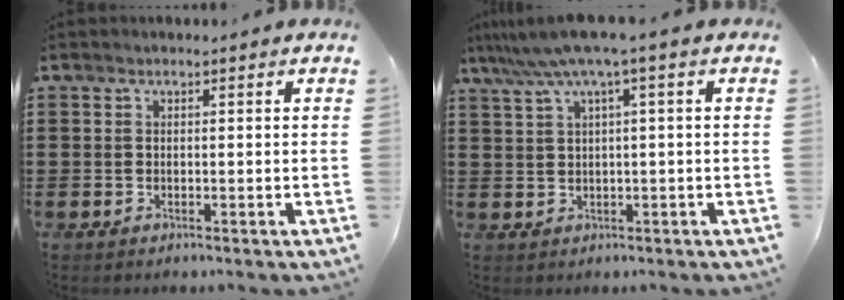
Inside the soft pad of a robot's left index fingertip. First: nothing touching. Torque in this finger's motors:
{"motor_torque": [1.33, -0.81, 0.79, 0.21]}